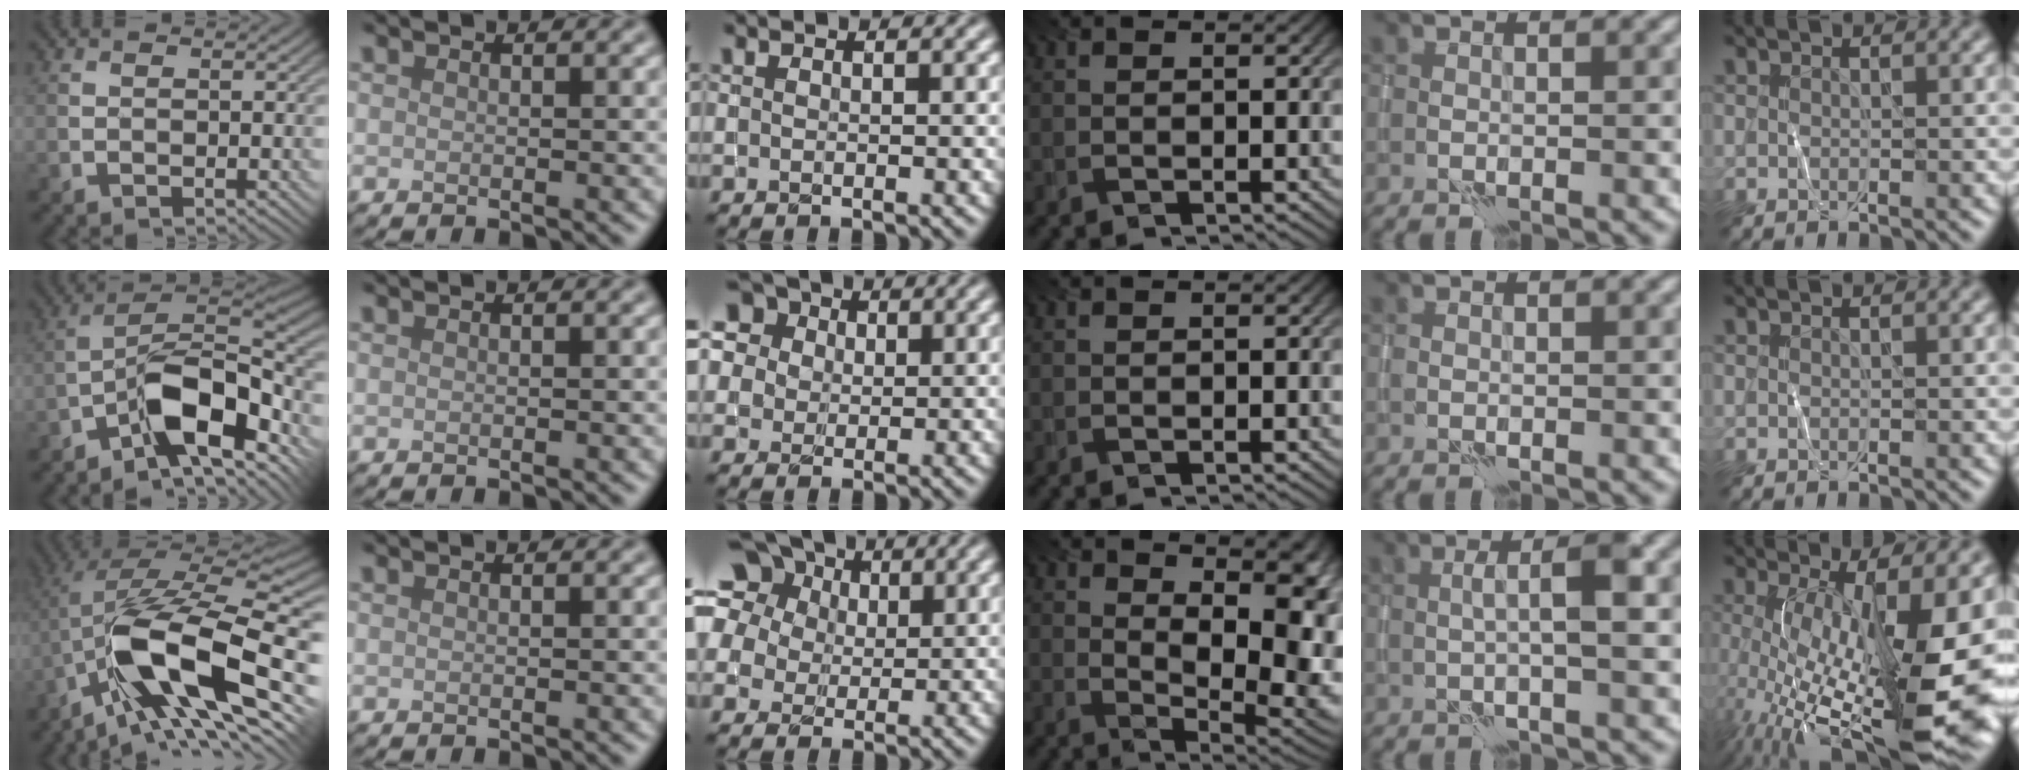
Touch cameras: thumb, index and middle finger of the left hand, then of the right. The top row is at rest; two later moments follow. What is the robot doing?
{"motion": "wrap", "object": "thread"}